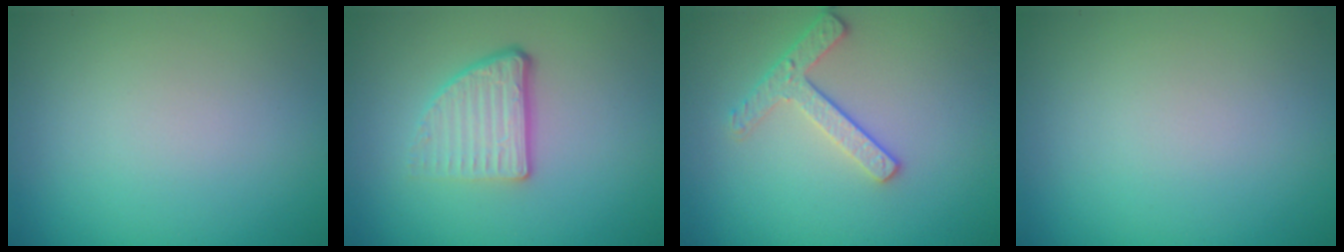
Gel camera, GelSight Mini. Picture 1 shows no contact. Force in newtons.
{"total": 3.8, "press": 2.4, "slide": 3.0}
{"total": 2.4, "press": 2.3, "slide": 0.8}
{"total": 0.0}